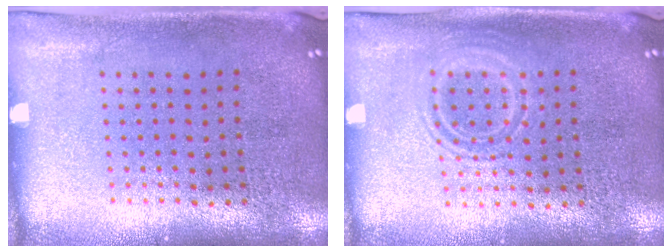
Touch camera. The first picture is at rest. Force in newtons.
{"total": 1.1, "press": 1.0, "slide": 0.5}